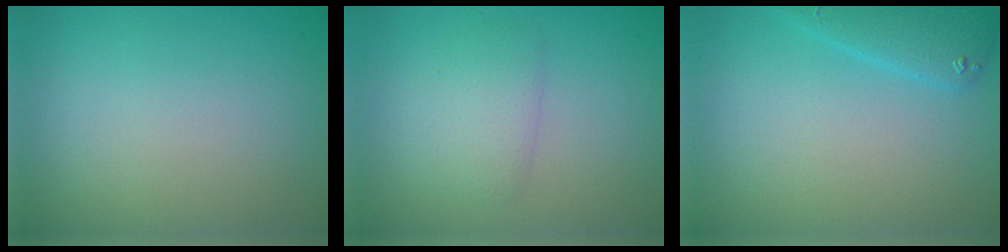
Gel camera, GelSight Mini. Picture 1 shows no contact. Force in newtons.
{"total": 2.4, "press": 2.4, "slide": 0.1}
{"total": 2.9, "press": 2.9, "slide": 0.2}